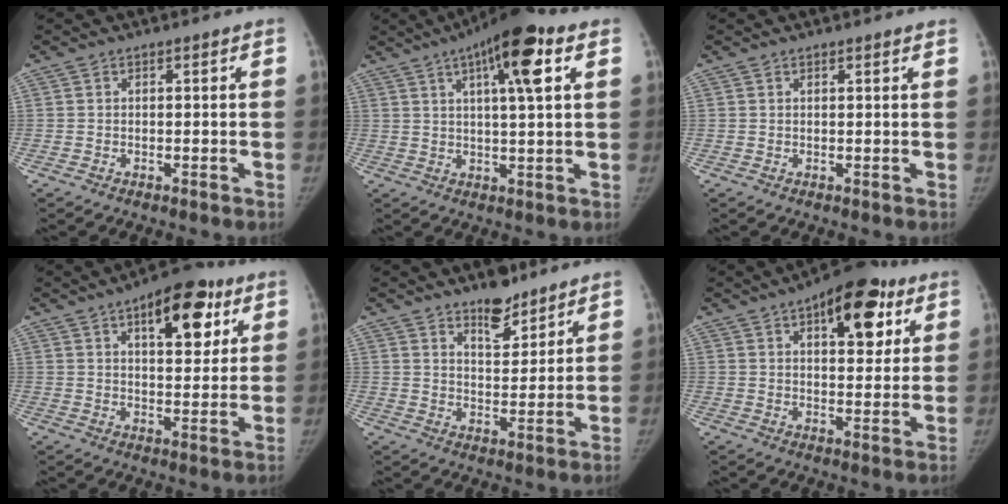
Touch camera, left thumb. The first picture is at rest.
{"total": 12.4, "force": [5.4, 2.6, 10.9], "torque": [-0.164, 0.002, 0.076]}
{"total": 0.9, "force": [0.9, 0.0, 0.3], "torque": [0.000, -0.001, 0.010]}
{"total": 13.6, "force": [6.5, 6.4, 10.1], "torque": [-0.098, -0.015, 0.087]}
{"total": 7.7, "force": [5.9, 3.3, 3.6], "torque": [-0.029, -0.044, 0.095]}
{"total": 14.8, "force": [7.0, 7.1, 10.9], "torque": [-0.101, -0.012, 0.093]}